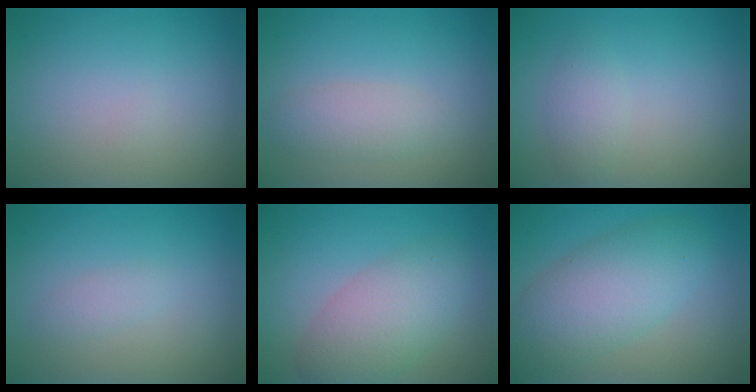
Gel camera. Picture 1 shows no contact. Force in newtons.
{"total": 2.1, "press": 2.1, "slide": 0.1}
{"total": 1.8, "press": 1.8, "slide": 0.2}
{"total": 1.1, "press": 1.1, "slide": 0.1}
{"total": 5.0, "press": 5.0, "slide": 0.3}
{"total": 6.1, "press": 6.1, "slide": 0.5}